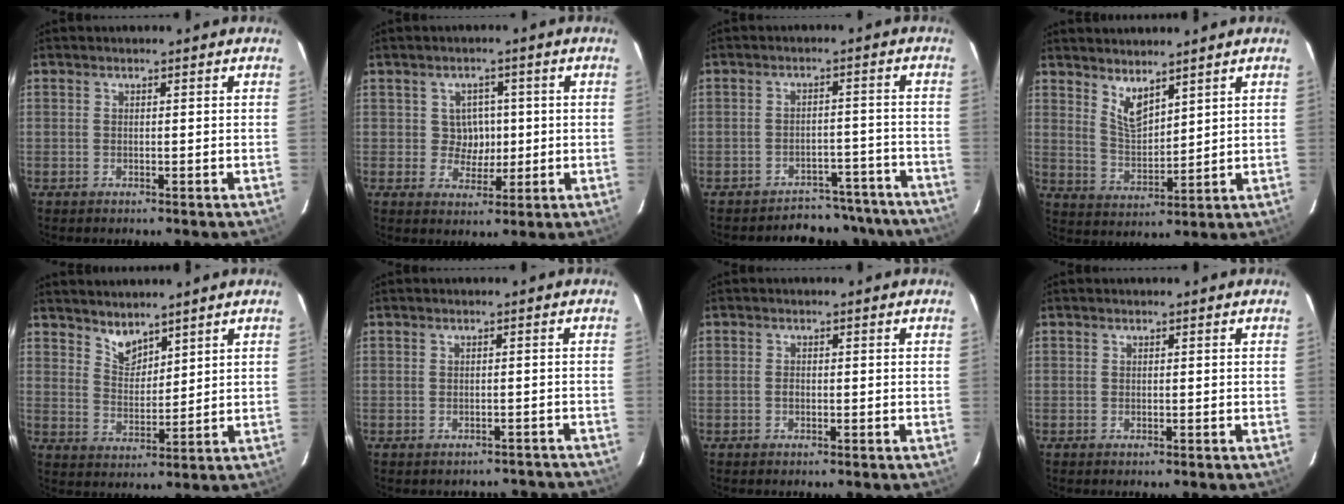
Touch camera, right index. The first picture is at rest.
{"total": 4.4, "force": [0.2, 4.2, 1.3], "torque": [-0.023, 0.011, 0.005]}
{"total": 12.4, "force": [-11.4, 4.6, 1.4], "torque": [-0.018, 0.034, -0.130]}
{"total": 6.0, "force": [4.5, 2.0, 3.4], "torque": [-0.060, -0.009, 0.091]}
{"total": 5.1, "force": [4.4, 2.1, 1.6], "torque": [-0.021, -0.002, 0.084]}
{"total": 6.3, "force": [-5.7, 2.4, 1.0], "torque": [-0.002, 0.020, -0.051]}
{"total": 0.7, "force": [-0.3, 0.6, 0.3], "torque": [-0.004, 0.002, -0.005]}
{"total": 0.0}